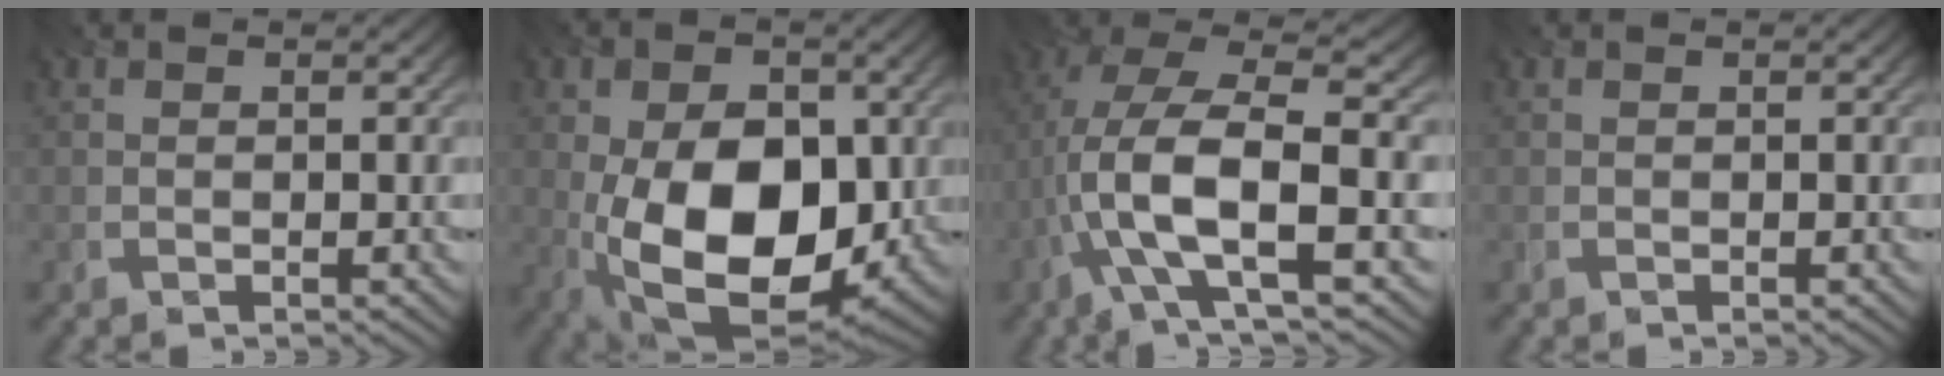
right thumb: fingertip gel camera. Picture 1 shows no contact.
{"total": 17.9, "force": [-3.3, 10.8, 13.9], "torque": [-0.209, -0.028, -0.065]}
{"total": 12.3, "force": [-4.1, 3.8, 10.9], "torque": [-0.224, -0.001, -0.089]}
{"total": 0.0}